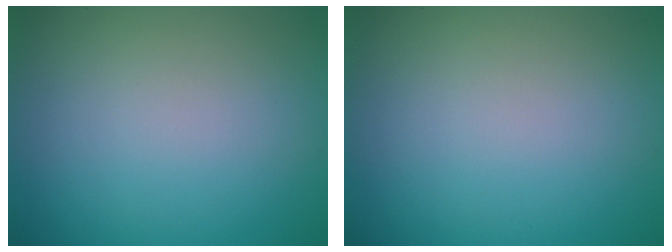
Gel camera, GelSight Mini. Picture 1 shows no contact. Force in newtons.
{"total": 0.0}